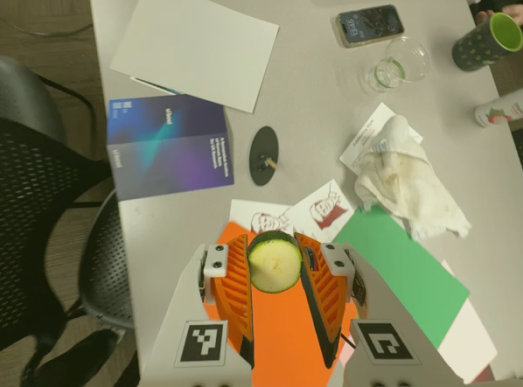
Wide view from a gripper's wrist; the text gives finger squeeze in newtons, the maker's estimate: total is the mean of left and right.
{"total": 11.3, "left": 11.4, "right": 11.1}